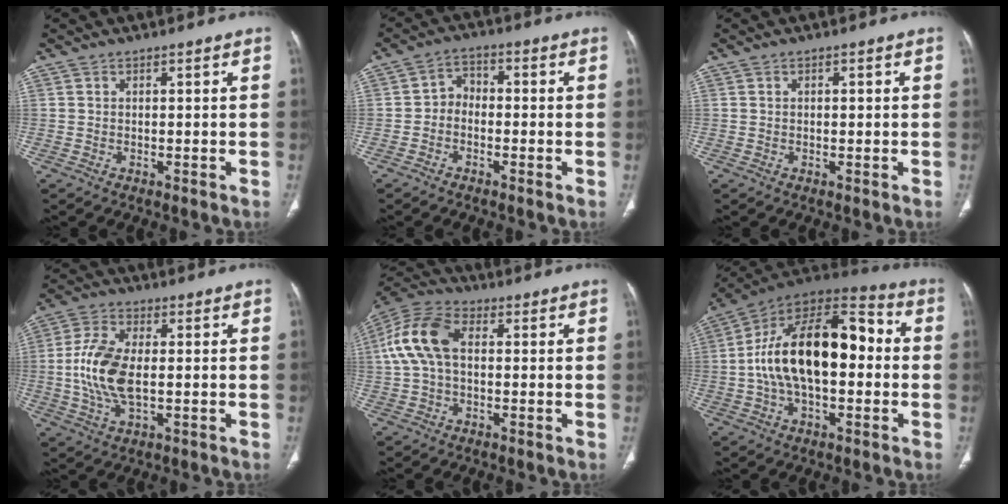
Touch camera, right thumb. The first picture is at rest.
{"total": 4.0, "force": [-1.2, 3.1, 2.2], "torque": [-0.023, 0.024, -0.034]}
{"total": 1.0, "force": [0.2, 0.4, 0.9], "torque": [-0.016, 0.001, 0.005]}
{"total": 11.1, "force": [-0.2, 5.4, 9.7], "torque": [-0.214, 0.003, -0.004]}
{"total": 11.6, "force": [1.2, 7.2, 9.0], "torque": [-0.197, 0.034, 0.017]}
{"total": 22.7, "force": [0.2, 11.9, 19.3], "torque": [-0.321, 0.044, -0.004]}